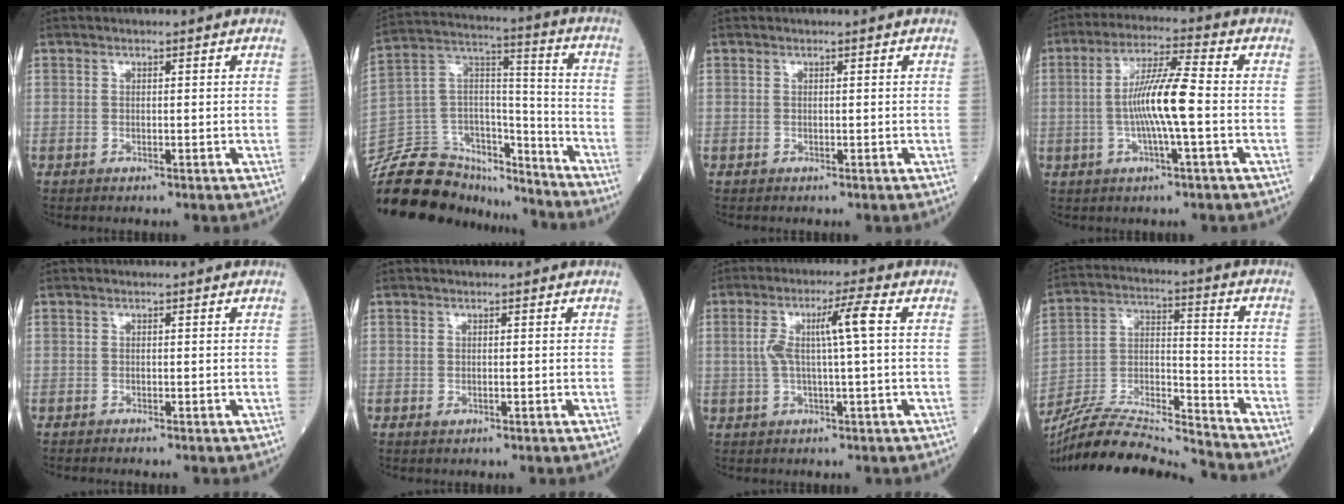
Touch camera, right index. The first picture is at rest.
{"total": 26.3, "force": [-23.0, 8.6, 9.3], "torque": [-0.218, 0.022, -0.380]}
{"total": 0.0}
{"total": 9.4, "force": [-1.1, 0.2, 9.3], "torque": [-0.174, 0.007, -0.028]}
{"total": 1.4, "force": [-1.2, 0.0, 0.6], "torque": [-0.008, 0.000, -0.015]}
{"total": 0.6, "force": [-0.3, 0.3, 0.5], "torque": [-0.008, -0.003, -0.003]}
{"total": 6.5, "force": [0.8, -0.4, 6.4], "torque": [-0.126, 0.015, 0.018]}
{"total": 18.2, "force": [-17.4, -0.3, 5.4], "torque": [-0.101, 0.013, -0.306]}